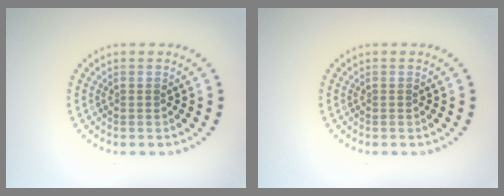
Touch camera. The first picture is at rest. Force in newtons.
{"total": 0.0}